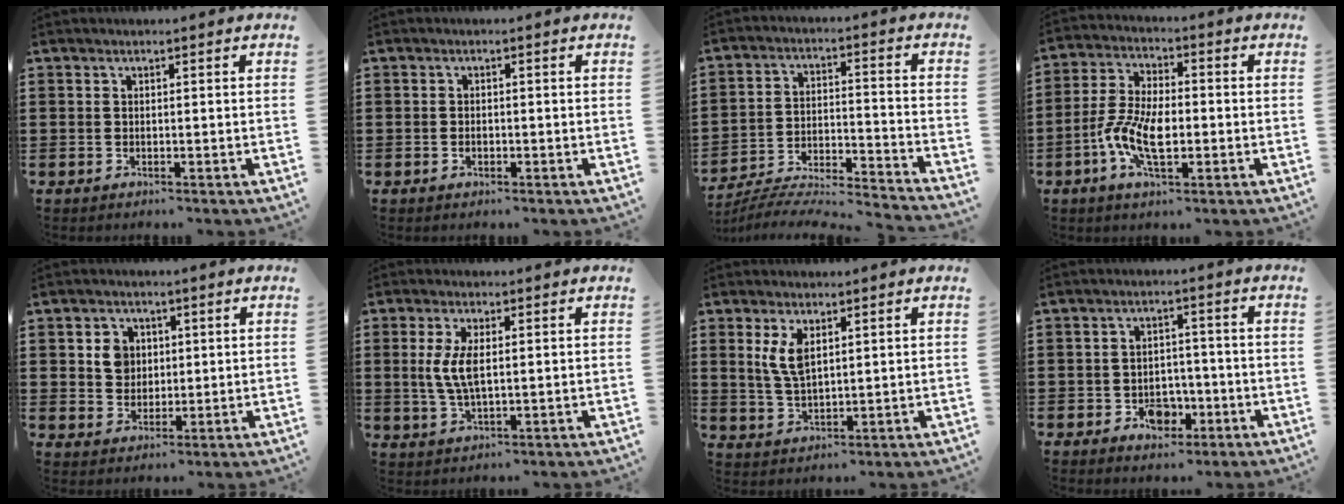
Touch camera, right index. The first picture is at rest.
{"total": 0.8, "force": [-0.3, 0.3, 0.7], "torque": [-0.016, -0.004, -0.003]}
{"total": 6.2, "force": [-6.0, 0.1, 1.8], "torque": [-0.040, -0.010, -0.122]}
{"total": 8.8, "force": [-2.4, 4.0, 7.5], "torque": [-0.176, -0.007, -0.051]}
{"total": 4.2, "force": [1.0, 3.8, 1.6], "torque": [-0.037, 0.011, 0.014]}
{"total": 5.6, "force": [0.6, 2.2, 5.1], "torque": [-0.123, -0.002, 0.003]}
{"total": 4.8, "force": [1.9, 2.1, 3.9], "torque": [-0.083, 0.005, 0.033]}
{"total": 4.7, "force": [-2.1, 3.3, 2.6], "torque": [-0.042, 0.003, -0.038]}